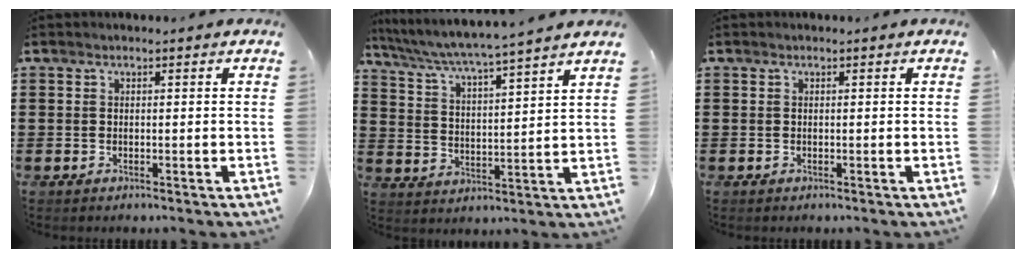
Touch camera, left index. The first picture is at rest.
{"total": 4.4, "force": [4.1, -0.8, 1.6], "torque": [-0.053, -0.033, 0.061]}
{"total": 0.0}